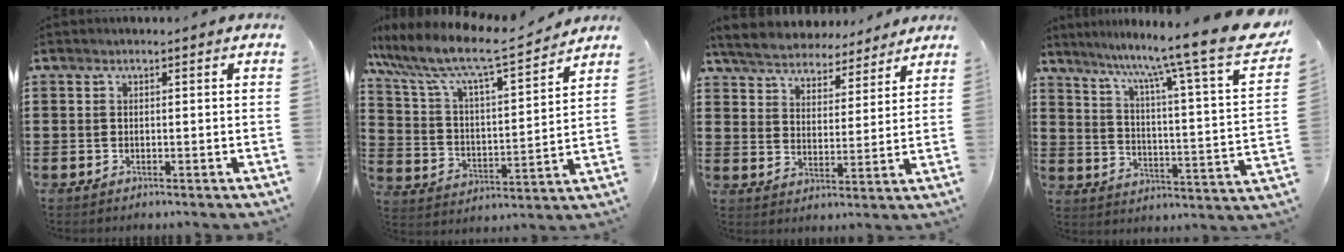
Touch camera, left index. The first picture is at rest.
{"total": 8.4, "force": [7.1, 1.3, 4.3], "torque": [-0.115, -0.044, 0.114]}
{"total": 5.6, "force": [5.5, 0.8, 0.6], "torque": [-0.041, -0.032, 0.097]}
{"total": 10.2, "force": [8.5, -1.2, 5.5], "torque": [-0.114, -0.075, 0.126]}